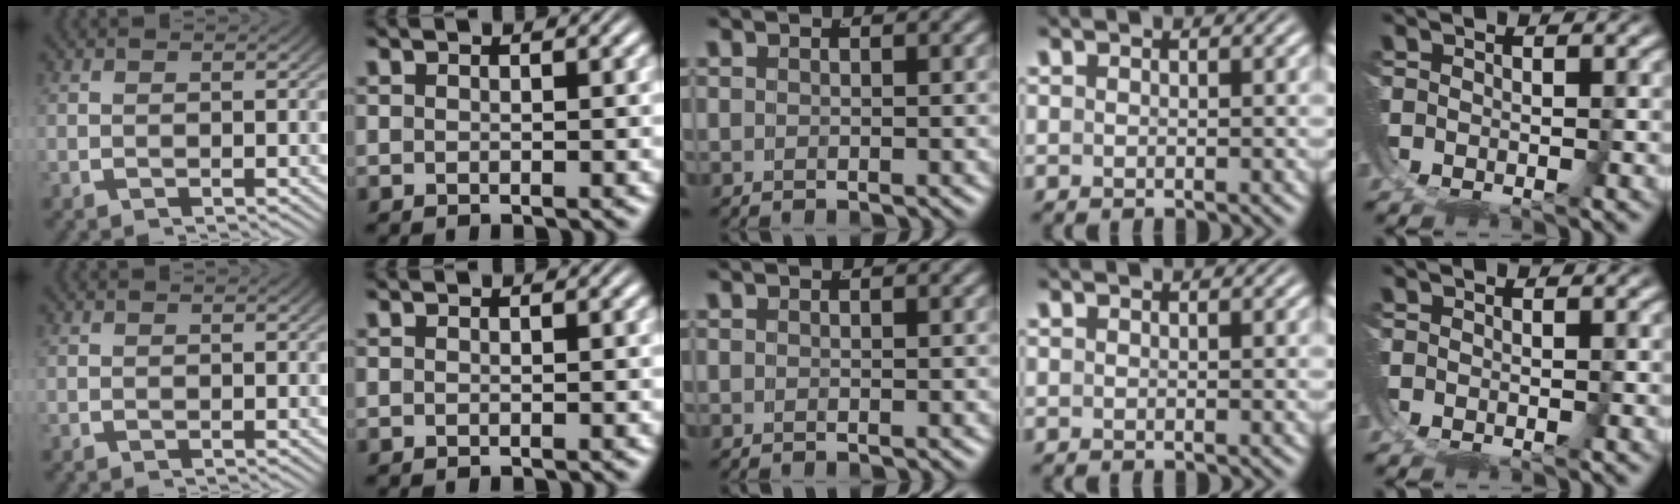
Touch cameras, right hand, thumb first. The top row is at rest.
{}